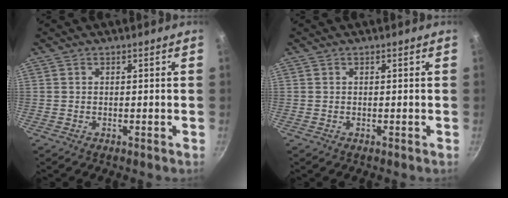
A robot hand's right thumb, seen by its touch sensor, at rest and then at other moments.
{"total": 0.0}